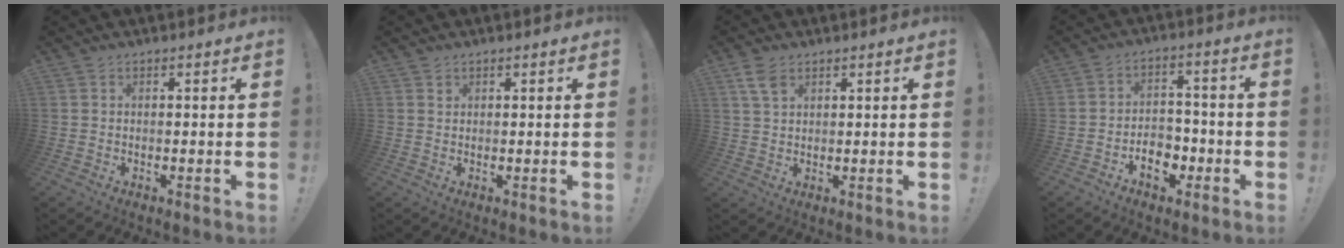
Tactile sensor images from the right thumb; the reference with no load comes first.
{"total": 0.9, "force": [0.6, 0.7, 0.0], "torque": [0.007, -0.003, 0.010]}
{"total": 5.0, "force": [2.8, 2.7, 3.1], "torque": [-0.048, -0.011, 0.054]}
{"total": 8.7, "force": [-4.0, 6.3, 4.5], "torque": [-0.065, 0.030, -0.063]}